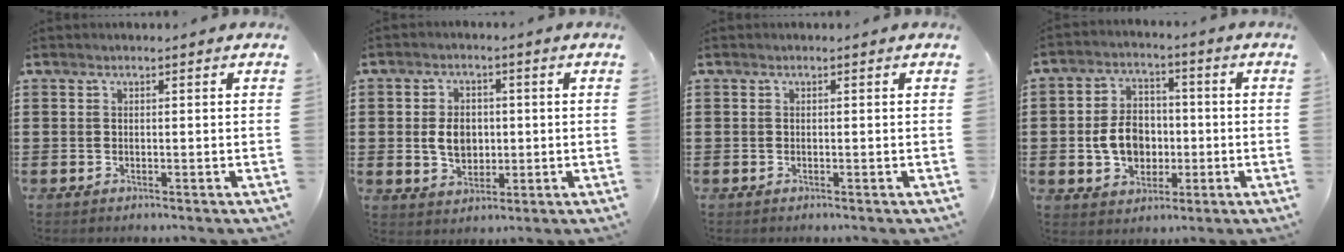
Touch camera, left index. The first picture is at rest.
{"total": 5.1, "force": [-0.1, 3.6, 3.5], "torque": [-0.074, 0.005, -0.008]}
{"total": 0.0}
{"total": 7.4, "force": [-1.1, 5.9, 4.3], "torque": [-0.095, 0.003, -0.027]}